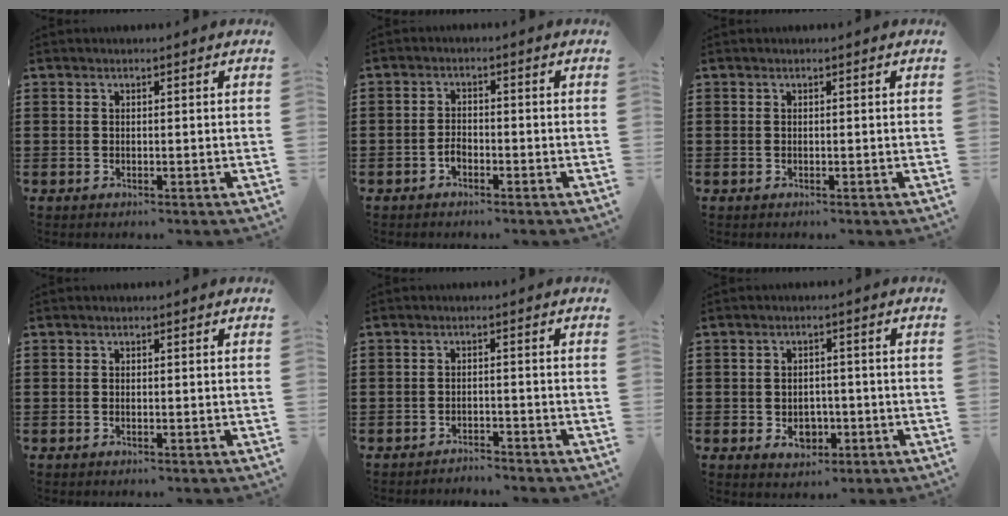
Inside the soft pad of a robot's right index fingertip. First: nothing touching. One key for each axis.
{"total": 1.9, "fx": -1.2, "fy": 1.1, "fz": 1.0, "tx": -0.024, "ty": 0.003, "tz": -0.024}
{"total": 0.0}
{"total": 0.0}
{"total": 2.0, "fx": -2.0, "fy": 0.1, "fz": -0.2, "tx": -0.003, "ty": 0.004, "tz": -0.043}
{"total": 3.8, "fx": -1.1, "fy": 2.8, "fz": 2.4, "tx": -0.040, "ty": 0.000, "tz": -0.022}